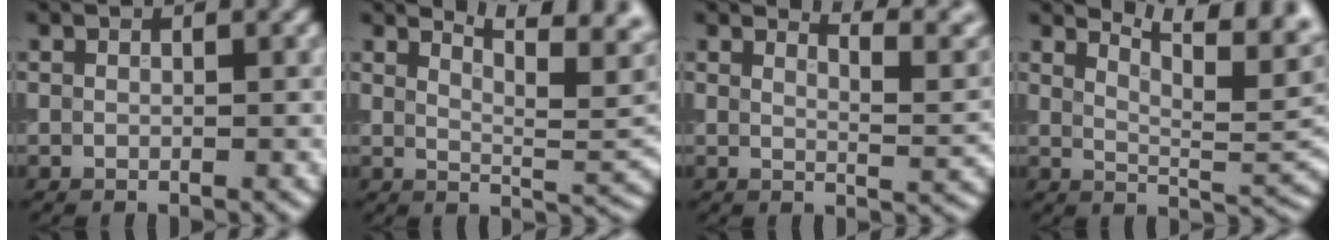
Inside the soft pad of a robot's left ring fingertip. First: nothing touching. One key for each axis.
{"total": 6.1, "fx": 3.8, "fy": 1.7, "fz": 4.5, "tx": -0.054, "ty": 0.009, "tz": 0.059}
{"total": 5.5, "fx": 4.4, "fy": 1.2, "fz": 3.2, "tx": -0.036, "ty": 0.011, "tz": 0.059}
{"total": 7.0, "fx": 4.1, "fy": 2.2, "fz": 5.2, "tx": -0.063, "ty": 0.009, "tz": 0.067}